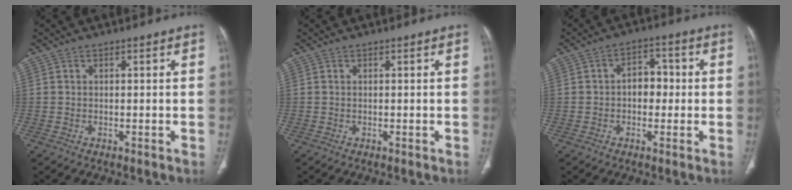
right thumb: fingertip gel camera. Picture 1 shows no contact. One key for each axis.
{"total": 0.0}
{"total": 5.6, "fx": -0.2, "fy": 4.0, "fz": 4.0, "tx": -0.033, "ty": 0.018, "tz": -0.010}